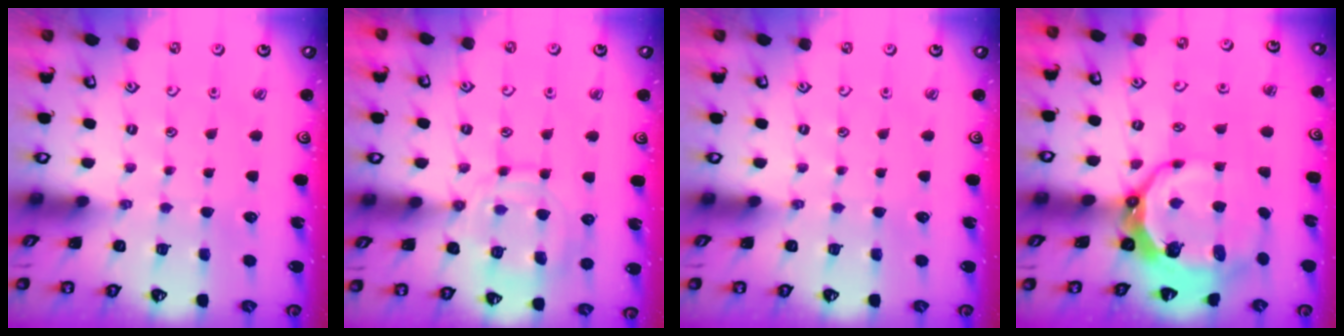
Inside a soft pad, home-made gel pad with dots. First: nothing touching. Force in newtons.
{"total": 14.5, "press": 14.5, "slide": 1.3}
{"total": 0.0}
{"total": 12.1, "press": 11.2, "slide": 4.6}